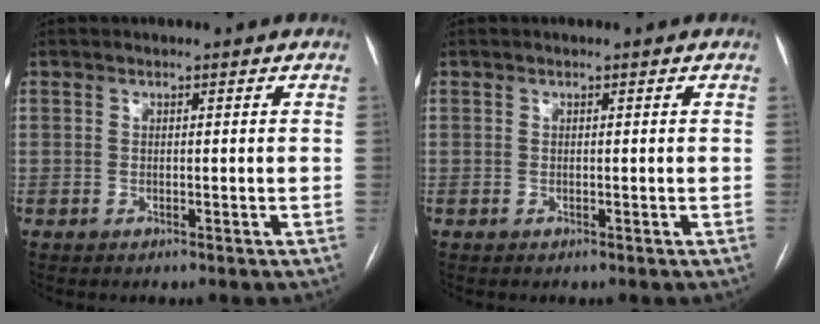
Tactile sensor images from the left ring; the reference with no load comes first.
{"total": 0.0}